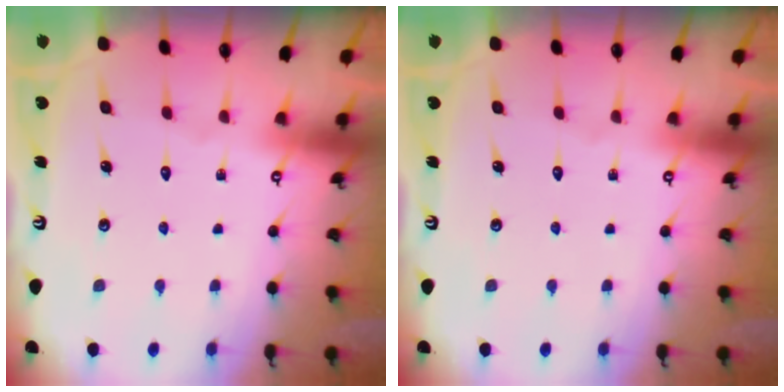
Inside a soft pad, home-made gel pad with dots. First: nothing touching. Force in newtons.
{"total": 0.0}